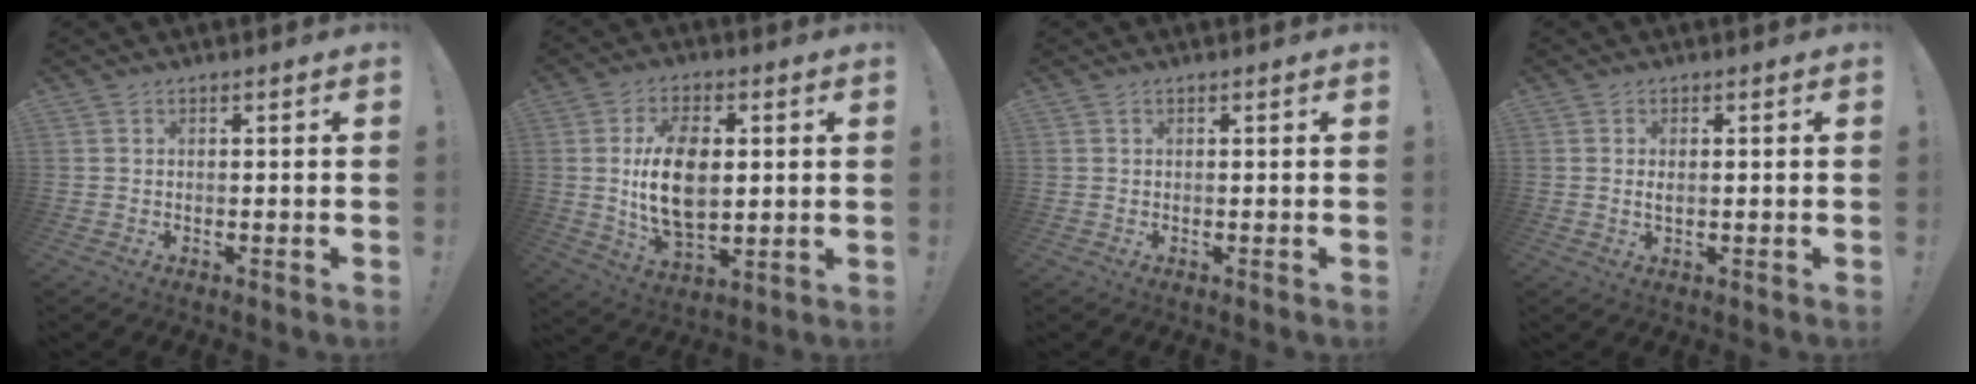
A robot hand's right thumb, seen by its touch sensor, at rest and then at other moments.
{"total": 15.3, "force": [1.4, 9.1, 12.1], "torque": [-0.229, -0.007, 0.021]}
{"total": 0.0}
{"total": 1.6, "force": [0.3, 0.6, 1.4], "torque": [-0.025, 0.000, 0.005]}